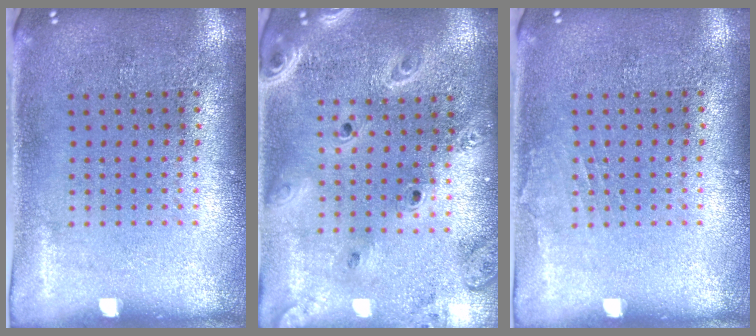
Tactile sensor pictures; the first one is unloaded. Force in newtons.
{"total": 2.5, "press": 2.2, "slide": 1.2}
{"total": 0.7, "press": 0.7, "slide": 0.1}